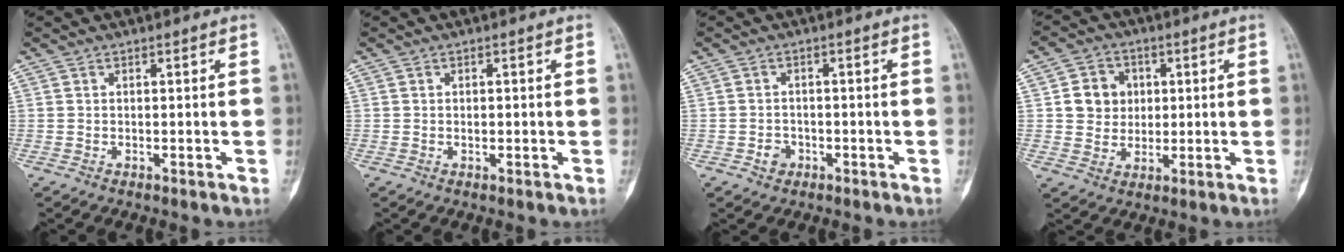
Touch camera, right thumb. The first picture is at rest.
{"total": 0.8, "force": [-0.1, 0.5, 0.6], "torque": [-0.007, 0.001, -0.001]}
{"total": 2.3, "force": [-1.0, 1.9, 0.7], "torque": [-0.004, 0.009, -0.016]}
{"total": 7.6, "force": [1.3, 6.8, 3.0], "torque": [-0.013, 0.000, 0.022]}